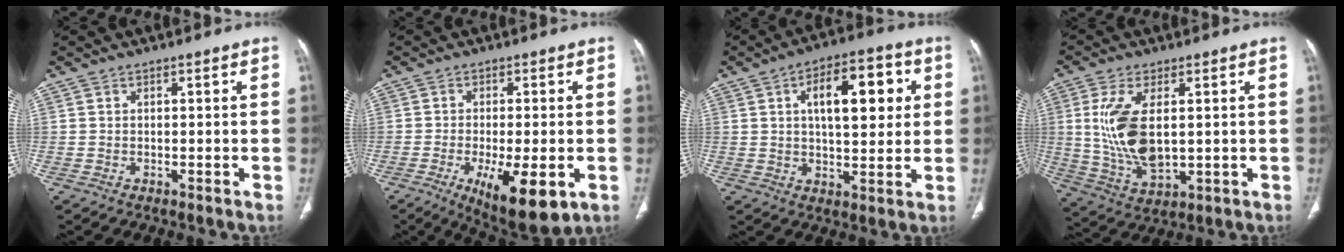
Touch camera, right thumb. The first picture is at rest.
{"total": 12.4, "force": [-4.5, 4.1, 10.9], "torque": [-0.169, -0.015, -0.059]}
{"total": 14.1, "force": [3.8, 6.5, 11.9], "torque": [-0.147, 0.005, 0.055]}
{"total": 12.4, "force": [1.6, 6.0, 10.8], "torque": [-0.223, -0.017, 0.044]}